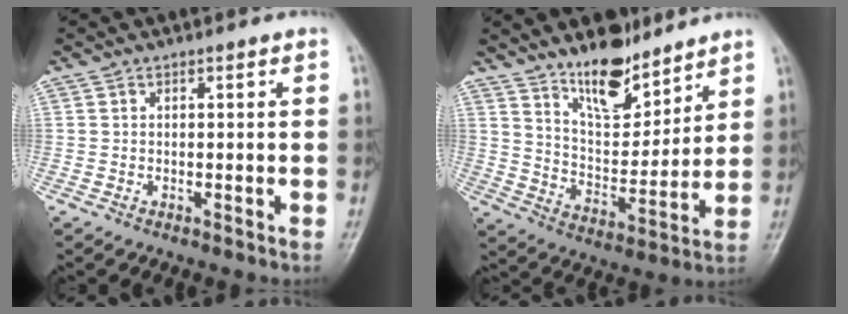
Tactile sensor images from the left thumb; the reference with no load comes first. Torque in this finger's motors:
{"motor_torque": [0.05, 0.07, 0.35, -0.12, 0.06]}